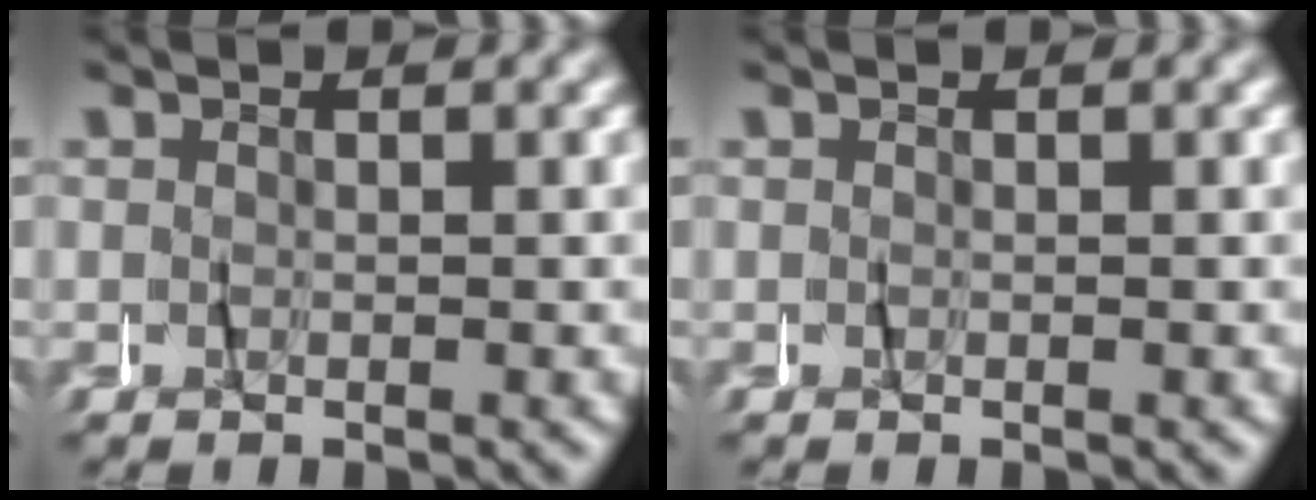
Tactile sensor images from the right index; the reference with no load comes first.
{"total": 0.0}